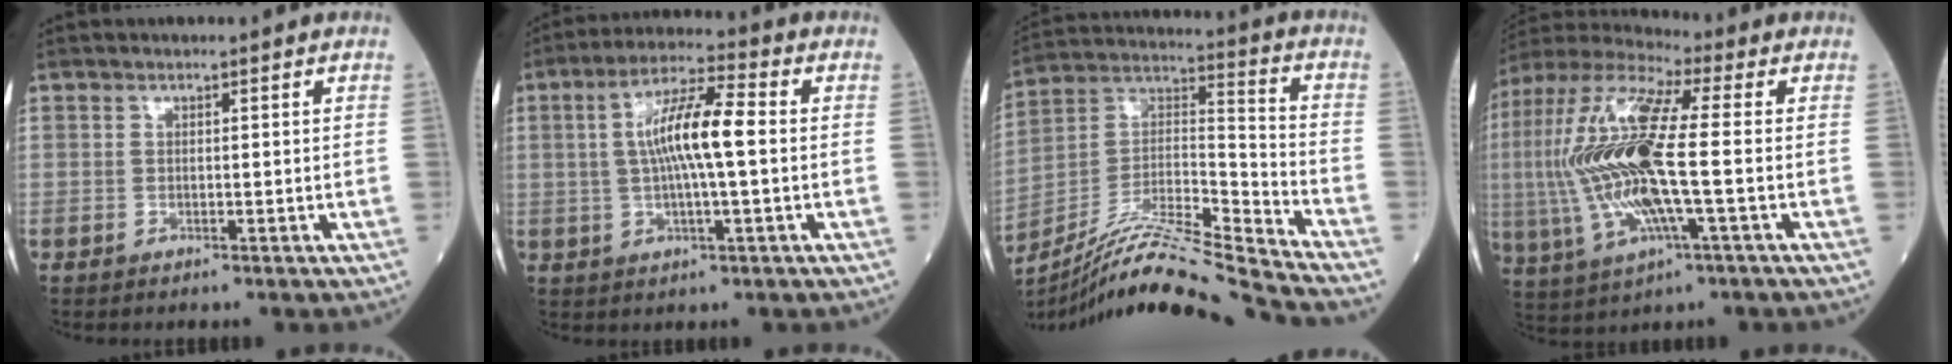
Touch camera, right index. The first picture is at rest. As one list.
[{"total": 9.9, "force": [0.6, 1.3, 9.8], "torque": [-0.184, 0.014, 0.006]}, {"total": 19.6, "force": [-17.7, -1.5, 8.3], "torque": [-0.168, 0.010, -0.314]}, {"total": 19.1, "force": [-0.9, 3.4, 18.8], "torque": [-0.421, 0.002, -0.021]}]